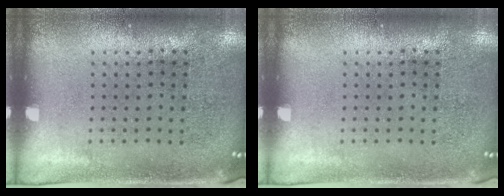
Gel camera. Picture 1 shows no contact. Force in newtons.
{"total": 0.0}